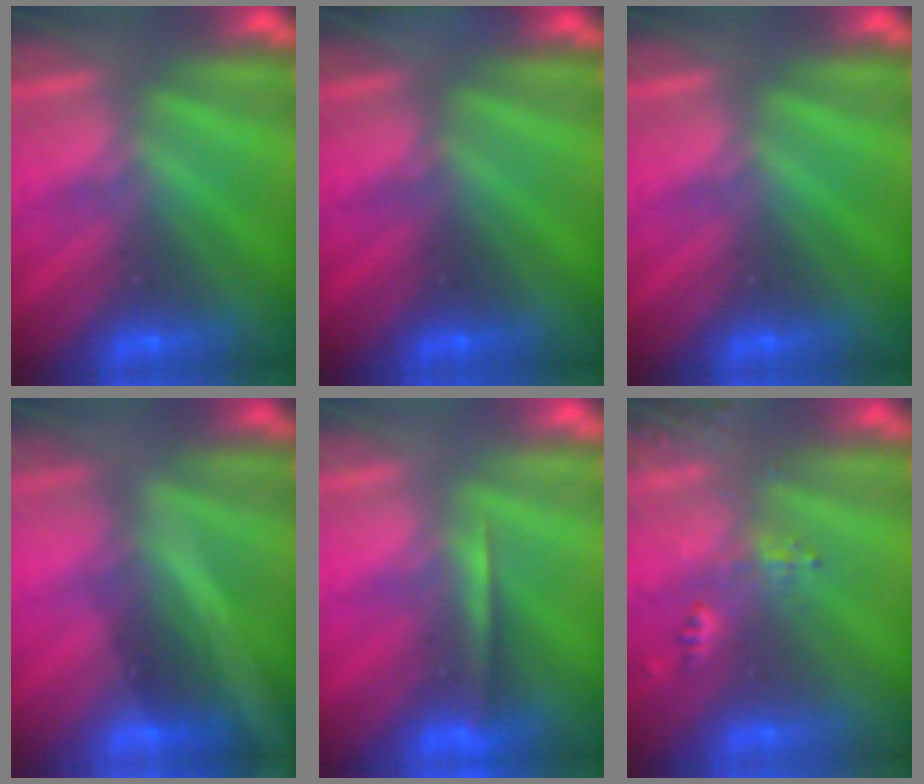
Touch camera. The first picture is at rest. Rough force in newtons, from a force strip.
{"total": 3.3}
{"total": 0.0}
{"total": 2.1}
{"total": 1.3}
{"total": 2.4}